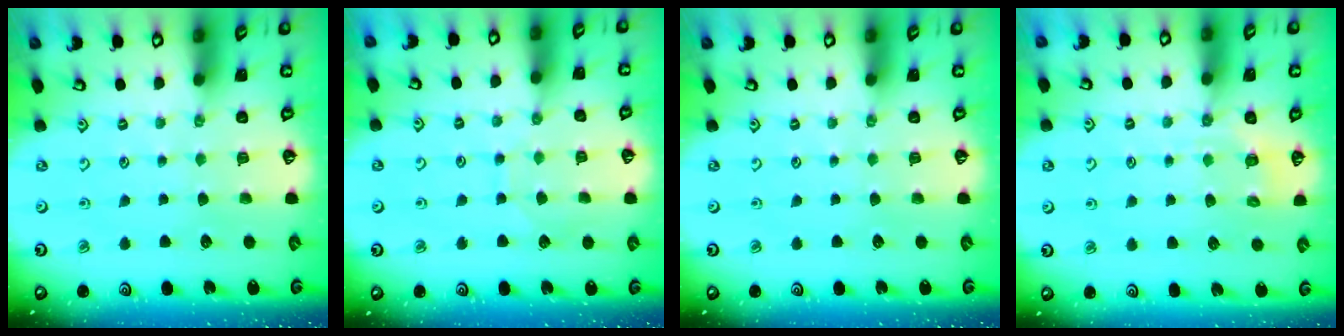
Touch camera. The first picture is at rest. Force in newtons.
{"total": 6.2, "press": 6.2, "slide": 0.2}
{"total": 0.0}
{"total": 4.4, "press": 4.1, "slide": 1.5}